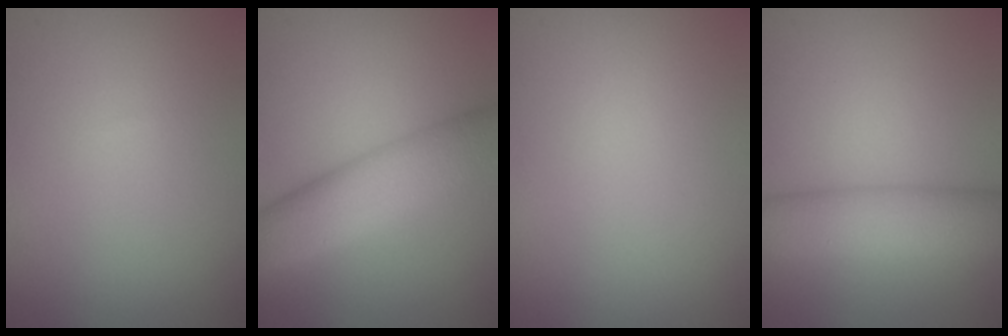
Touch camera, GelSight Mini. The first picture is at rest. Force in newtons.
{"total": 7.6, "press": 7.6, "slide": 0.1}
{"total": 0.0}
{"total": 6.0, "press": 5.9, "slide": 0.1}